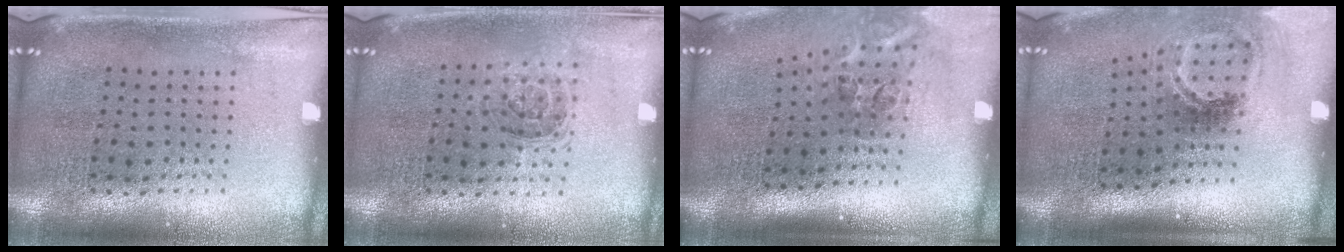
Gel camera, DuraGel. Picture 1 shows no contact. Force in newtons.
{"total": 1.1, "press": 1.0, "slide": 0.6}
{"total": 2.2, "press": 1.4, "slide": 1.7}
{"total": 2.1, "press": 1.3, "slide": 1.6}